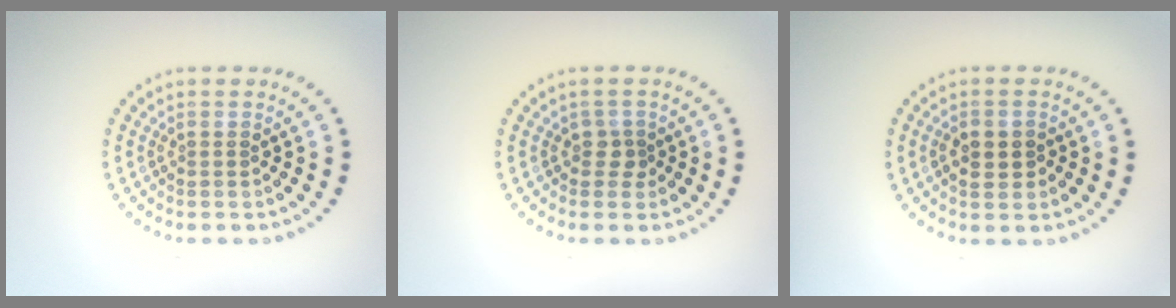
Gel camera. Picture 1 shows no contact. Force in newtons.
{"total": 1.3, "press": 1.1, "slide": 0.7}
{"total": 2.5, "press": 2.5, "slide": 0.2}